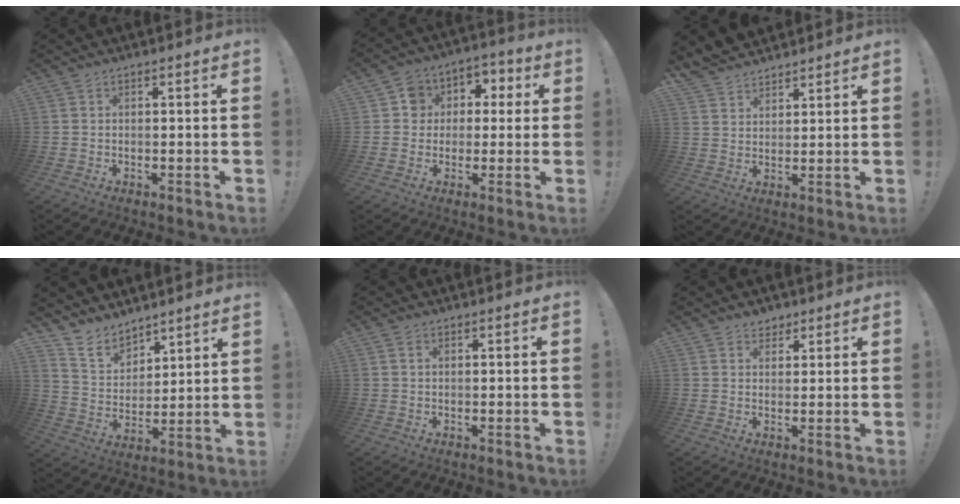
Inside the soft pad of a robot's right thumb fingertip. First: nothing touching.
{"total": 8.4, "force": [-0.5, 8.0, 2.5], "torque": [-0.022, 0.010, -0.007]}
{"total": 6.7, "force": [6.0, 2.8, 0.4], "torque": [-0.018, -0.047, 0.118]}
{"total": 10.1, "force": [8.7, 4.6, 2.1], "torque": [-0.056, -0.070, 0.172]}
{"total": 0.9, "force": [0.4, 0.3, 0.7], "torque": [-0.013, 0.002, 0.008]}
{"total": 3.2, "force": [2.3, 2.2, 0.5], "torque": [0.006, -0.012, 0.040]}